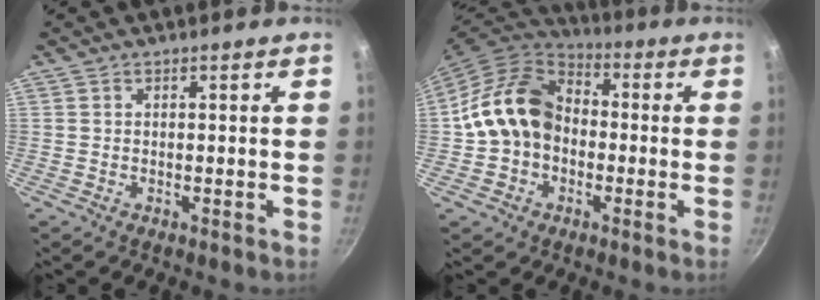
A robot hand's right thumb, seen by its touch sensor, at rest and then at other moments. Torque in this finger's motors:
{"motor_torque": [-0.21, 1.04, 0.14, -0.11, 0.18]}